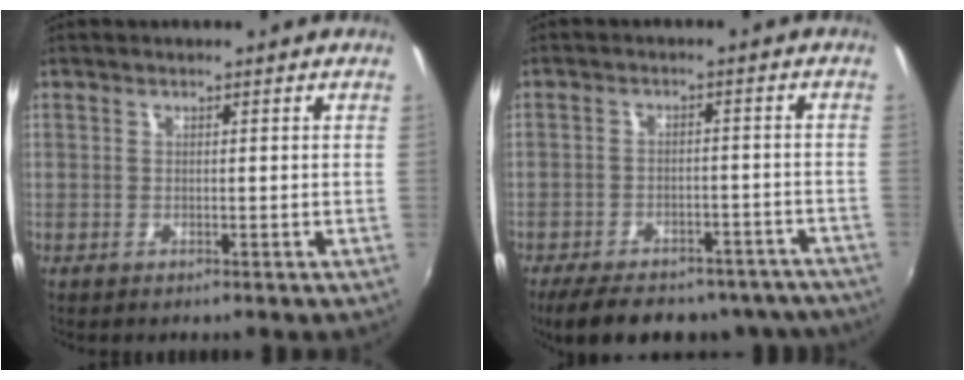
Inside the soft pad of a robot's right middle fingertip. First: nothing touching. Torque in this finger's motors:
{"motor_torque": [1.07, -1.07, 0.18, 0.08]}